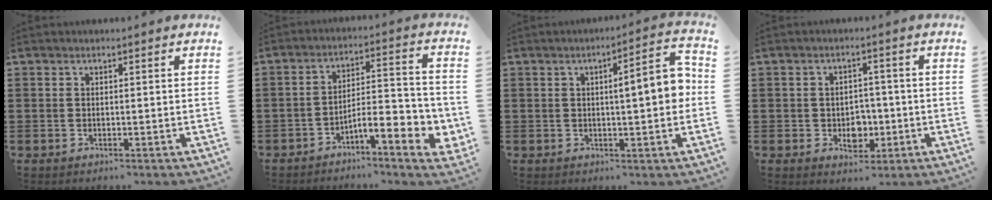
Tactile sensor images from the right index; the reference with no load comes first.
{"total": 6.9, "force": [-3.8, 1.9, 5.5], "torque": [-0.084, -0.014, -0.071]}
{"total": 6.7, "force": [0.4, 1.1, 6.6], "torque": [-0.096, -0.008, -0.002]}
{"total": 3.9, "force": [-0.9, 3.1, 2.2], "torque": [-0.033, -0.002, -0.021]}